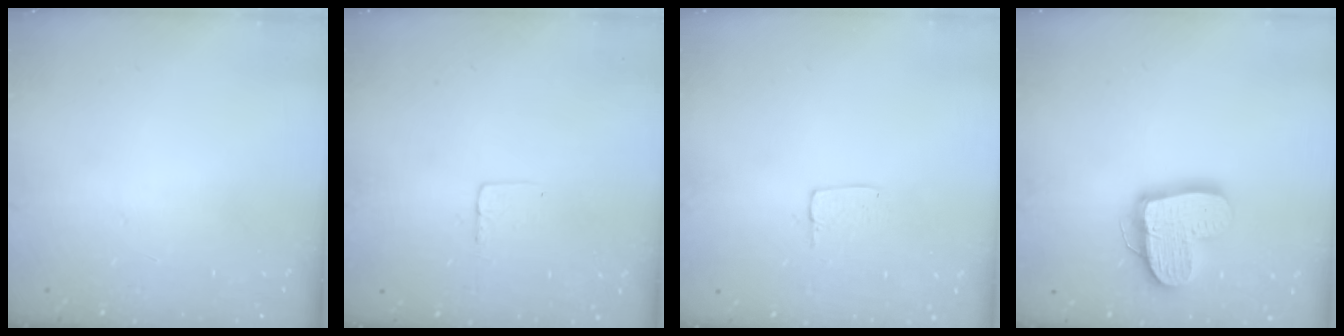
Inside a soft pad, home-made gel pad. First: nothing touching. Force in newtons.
{"total": 2.7, "press": 2.7, "slide": 0.1}
{"total": 3.7, "press": 3.7, "slide": 0.2}
{"total": 16.5, "press": 16.5, "slide": 1.6}